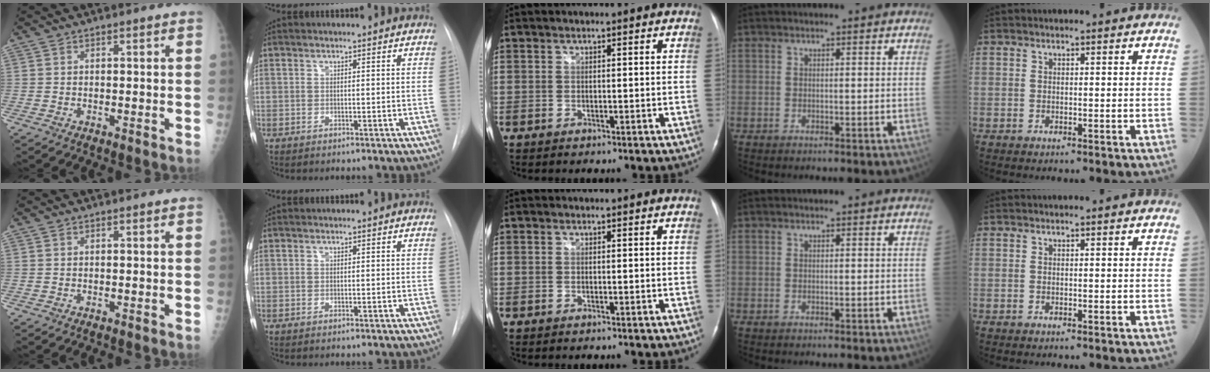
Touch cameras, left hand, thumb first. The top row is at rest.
{}